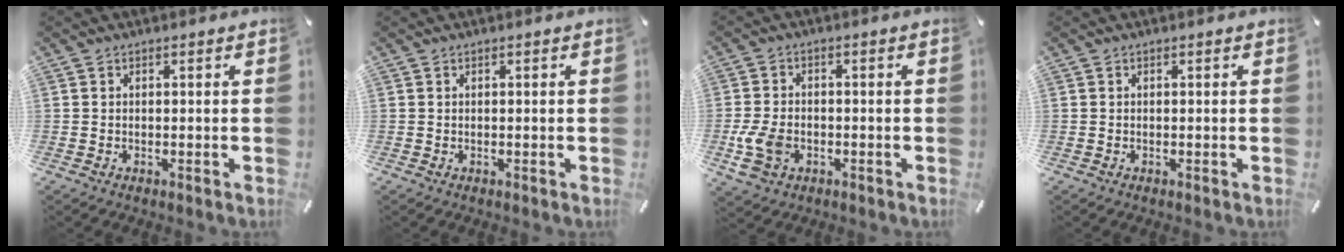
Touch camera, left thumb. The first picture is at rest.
{"total": 0.0}
{"total": 7.7, "force": [-2.1, 5.4, 5.0], "torque": [-0.118, 0.004, -0.038]}
{"total": 0.0}